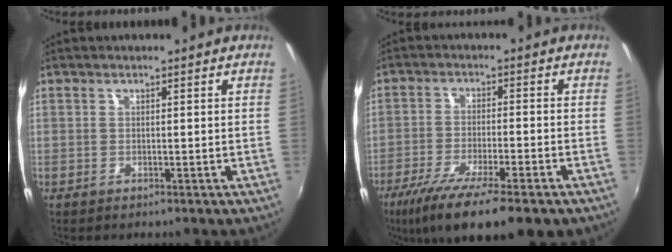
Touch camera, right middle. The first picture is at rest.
{"total": 15.4, "force": [-10.5, 3.0, 10.9], "torque": [-0.211, -0.052, -0.175]}